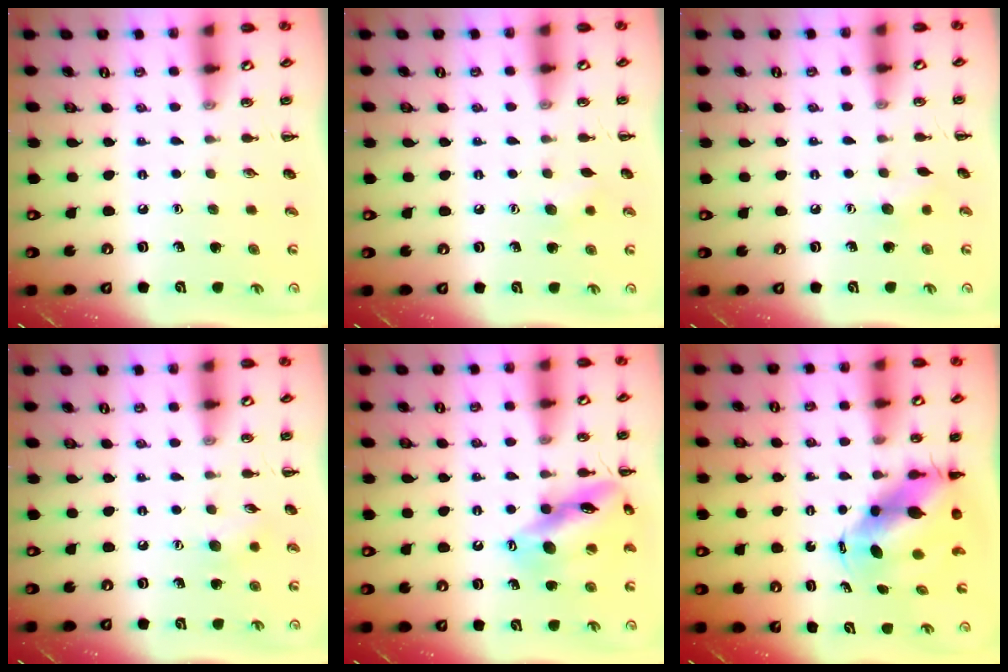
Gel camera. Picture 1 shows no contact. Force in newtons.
{"total": 5.9, "press": 5.7, "slide": 1.7}
{"total": 5.1, "press": 5.0, "slide": 1.1}
{"total": 7.2, "press": 7.0, "slide": 1.4}
{"total": 15.3, "press": 15.2, "slide": 2.2}
{"total": 7.8, "press": 7.4, "slide": 2.2}